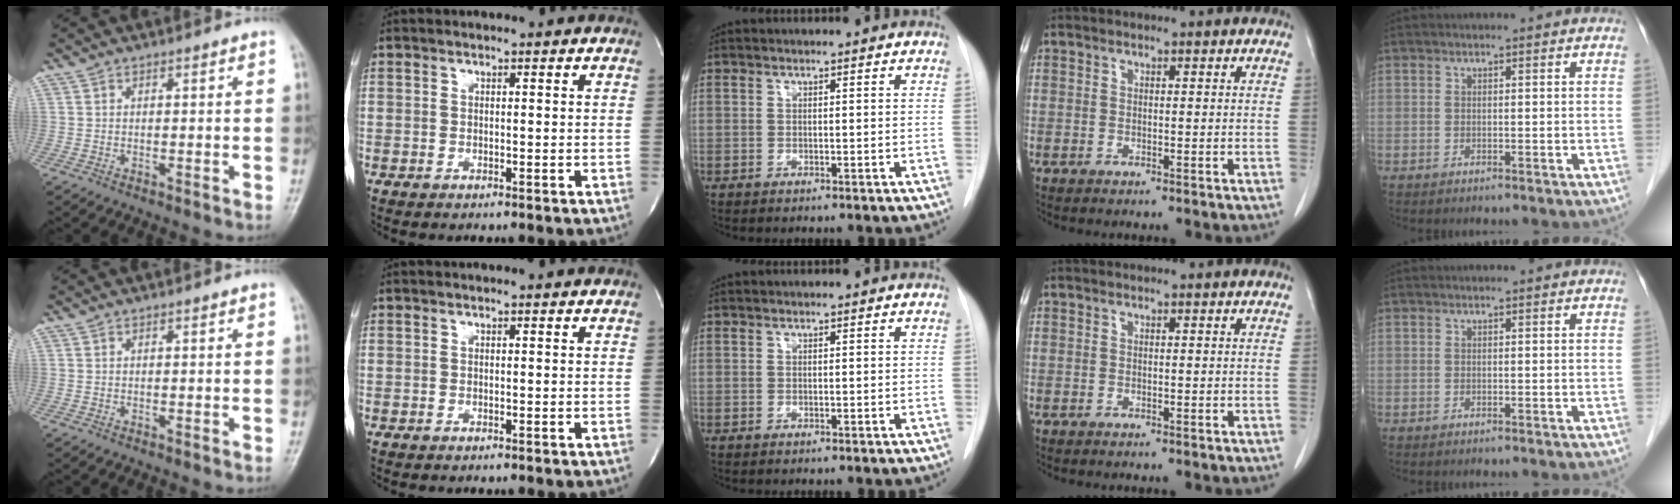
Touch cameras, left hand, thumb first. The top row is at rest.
{}